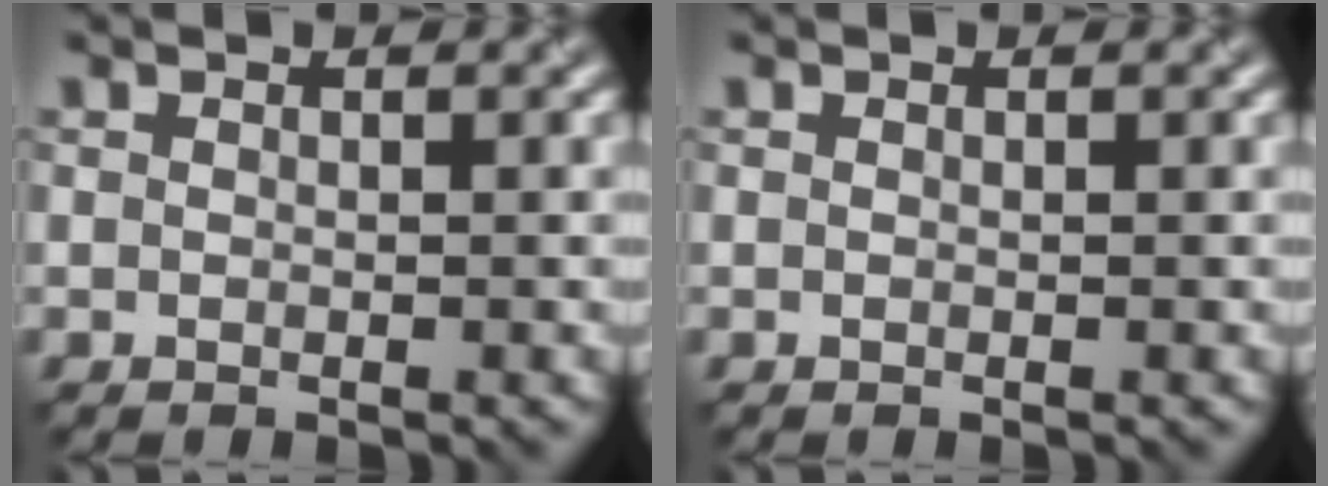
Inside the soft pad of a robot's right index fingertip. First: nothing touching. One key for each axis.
{"total": 0.0}